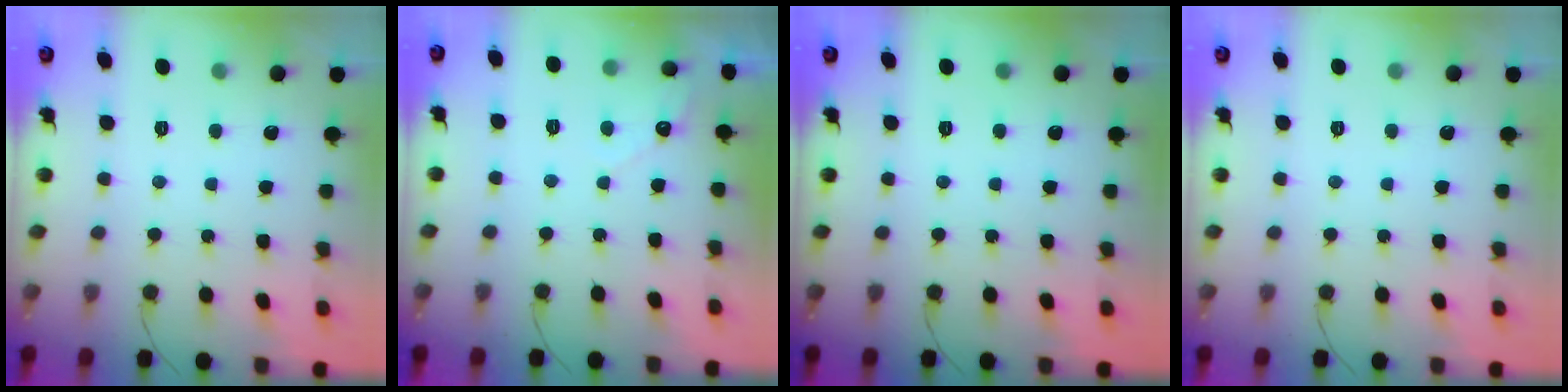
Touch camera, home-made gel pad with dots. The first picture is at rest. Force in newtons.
{"total": 2.5, "press": 2.5, "slide": 0.1}
{"total": 0.0}
{"total": 0.0}